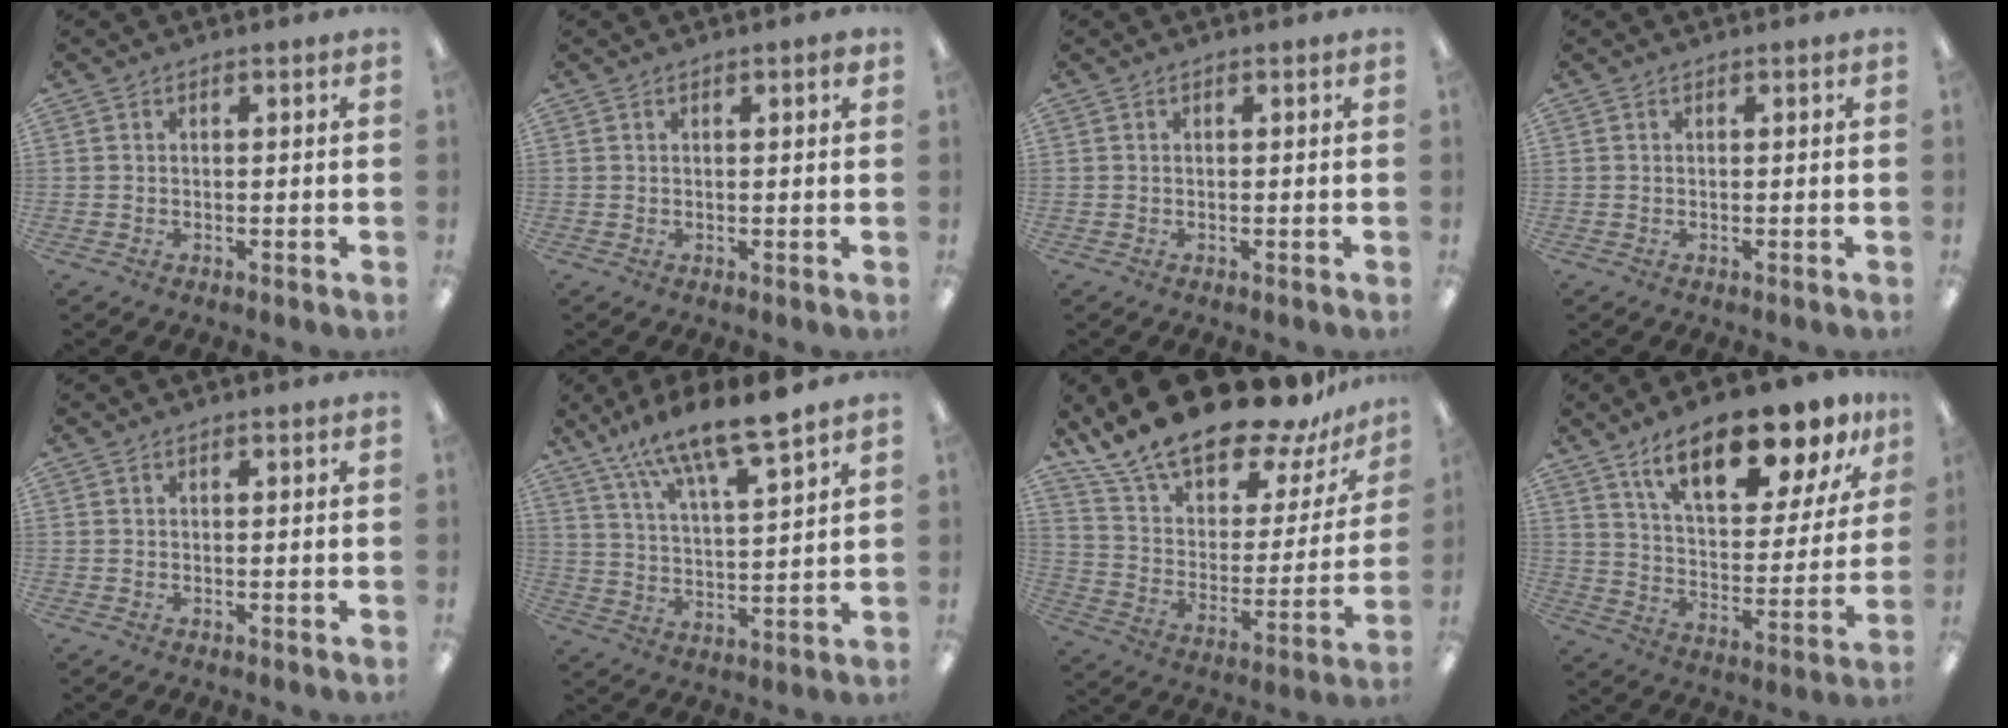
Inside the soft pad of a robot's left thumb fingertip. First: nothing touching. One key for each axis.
{"total": 1.2, "fx": 0.7, "fy": 0.2, "fz": 0.9, "tx": -0.010, "ty": -0.001, "tz": 0.010}
{"total": 0.0}
{"total": 0.0}
{"total": 0.0}
{"total": 13.1, "fx": 11.4, "fy": 1.4, "fz": 6.4, "tx": -0.123, "ty": -0.070, "tz": 0.196}
{"total": 21.9, "fx": 18.5, "fy": 7.4, "fz": 8.9, "tx": -0.163, "ty": -0.132, "tz": 0.324}
{"total": 20.7, "fx": 14.4, "fy": 7.4, "fz": 12.9, "tx": -0.201, "ty": -0.078, "tz": 0.240}